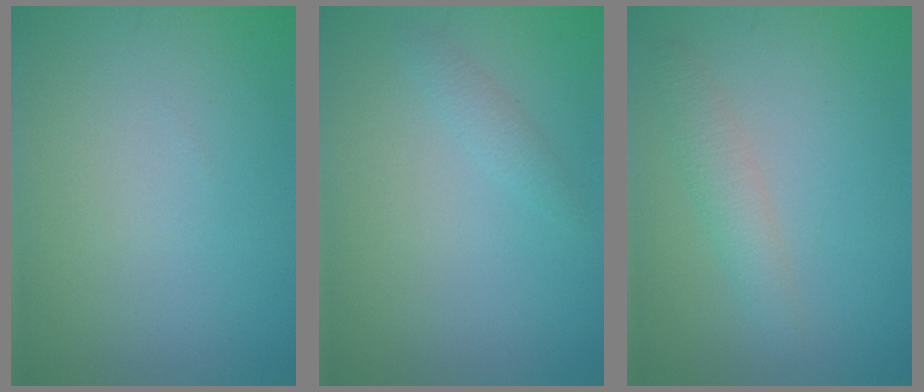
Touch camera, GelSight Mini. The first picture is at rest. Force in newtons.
{"total": 1.1, "press": 1.1, "slide": 0.1}
{"total": 1.3, "press": 1.3, "slide": 0.3}